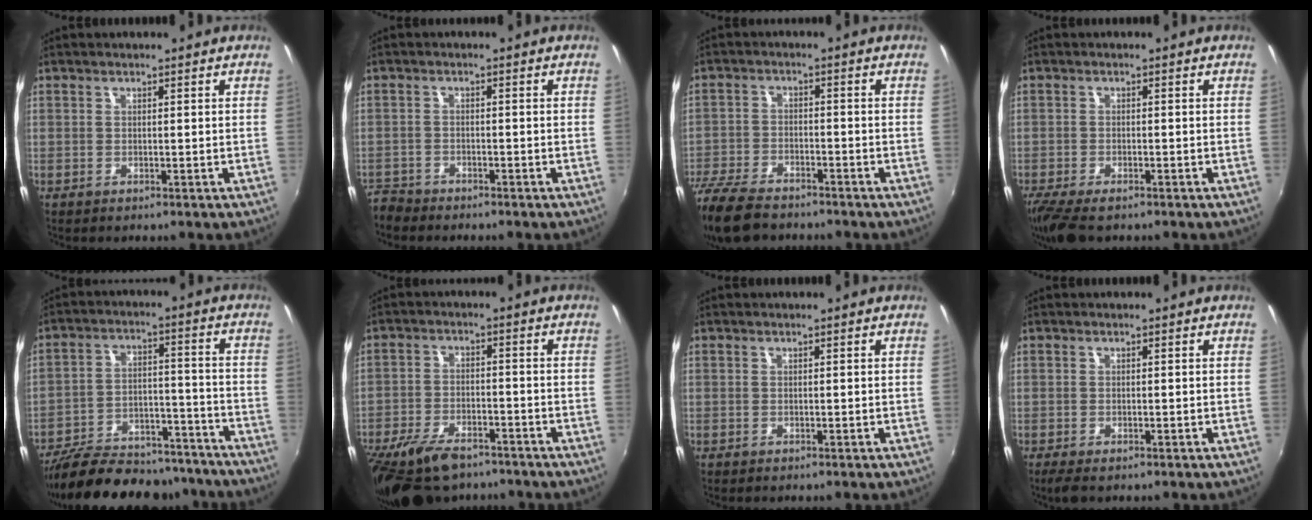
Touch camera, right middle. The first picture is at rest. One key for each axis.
{"total": 5.0, "fx": -4.6, "fy": 1.8, "fz": 0.1, "tx": -0.027, "ty": -0.011, "tz": -0.094}
{"total": 12.8, "fx": -10.4, "fy": 4.7, "fz": 5.8, "tx": -0.154, "ty": -0.030, "tz": -0.199}
{"total": 8.2, "fx": -6.3, "fy": 2.4, "fz": 4.8, "tx": -0.114, "ty": -0.042, "tz": -0.112}
{"total": 25.4, "fx": -21.7, "fy": 8.6, "fz": 10.1, "tx": -0.199, "ty": 0.006, "tz": -0.298}
{"total": 13.4, "fx": -10.1, "fy": 5.7, "fz": 6.6, "tx": -0.150, "ty": -0.024, "tz": -0.176}
{"total": 0.0}
{"total": 2.6, "fx": -1.7, "fy": 0.9, "fz": 1.7, "tx": -0.034, "ty": -0.014, "tz": -0.026}